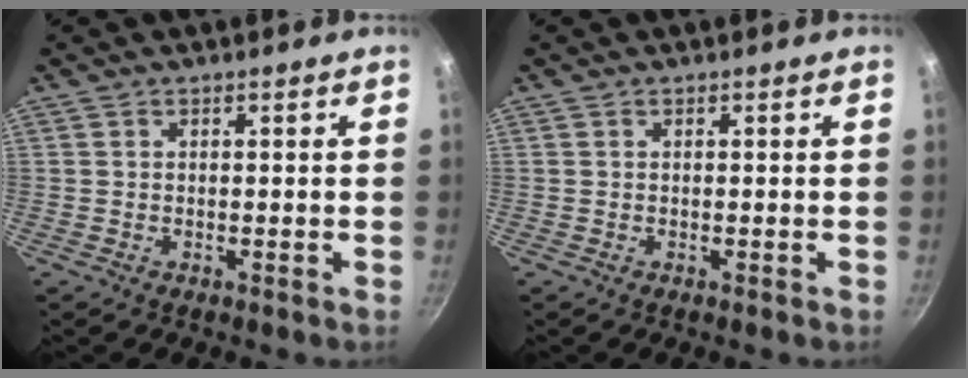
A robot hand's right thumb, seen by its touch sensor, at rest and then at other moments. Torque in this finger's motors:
{"motor_torque": [-0.01, 0.01, 0.00, 0.00, 0.03]}